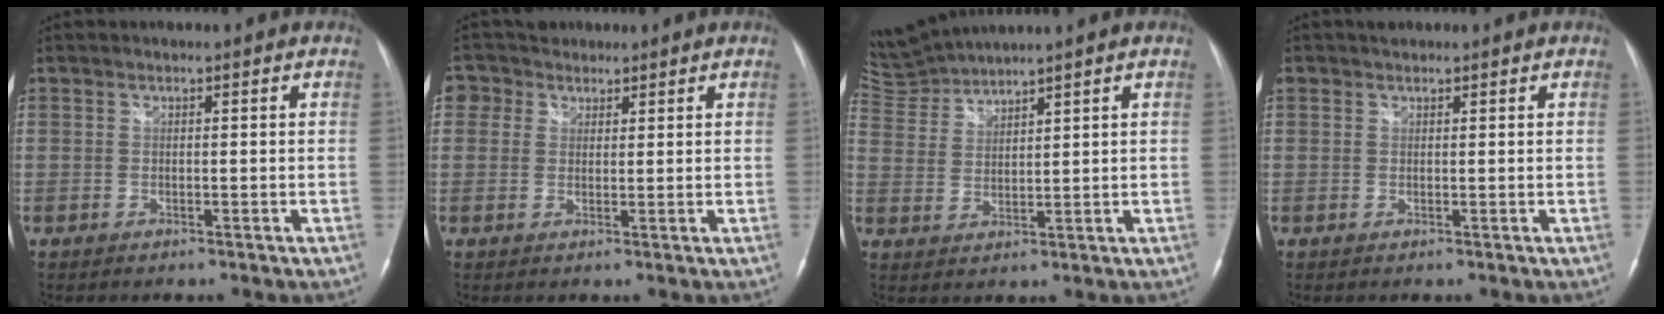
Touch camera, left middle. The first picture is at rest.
{"total": 3.6, "force": [2.1, 2.9, -0.2], "torque": [0.001, 0.019, 0.034]}
{"total": 5.6, "force": [5.4, -1.1, -0.5], "torque": [-0.009, -0.001, 0.120]}
{"total": 1.6, "force": [1.2, 1.0, 0.3], "torque": [-0.009, 0.011, 0.019]}